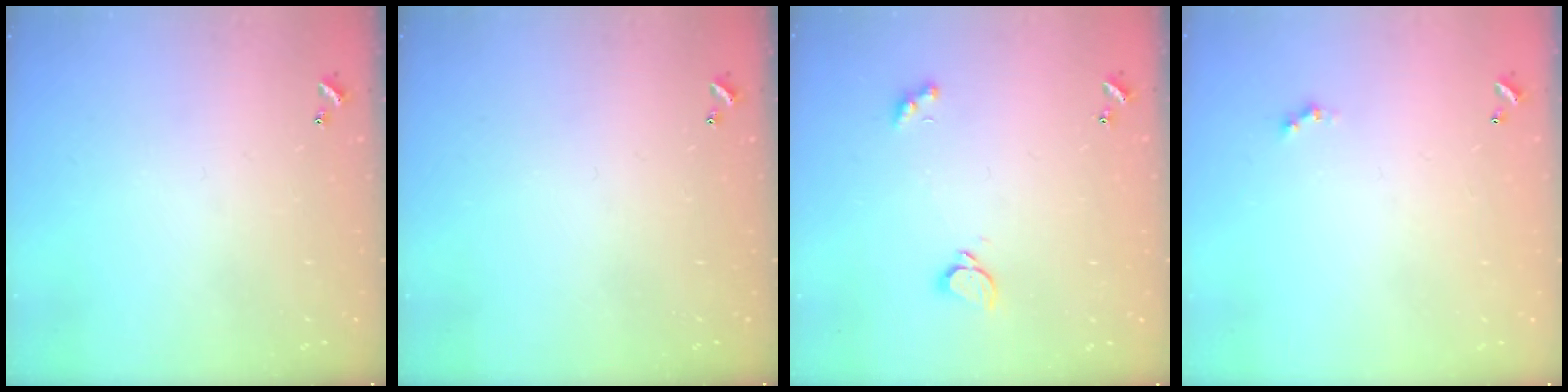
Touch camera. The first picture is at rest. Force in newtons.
{"total": 0.0}
{"total": 1.8, "press": 1.6, "slide": 0.8}
{"total": 0.0}